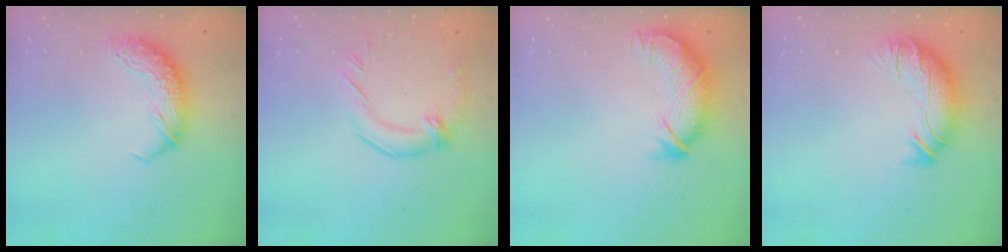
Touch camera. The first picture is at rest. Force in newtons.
{"total": 2.0, "press": 1.0, "slide": 1.7}
{"total": 3.8, "press": 3.2, "slide": 2.0}
{"total": 2.5, "press": 0.8, "slide": 2.4}